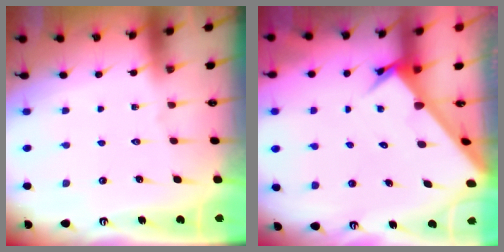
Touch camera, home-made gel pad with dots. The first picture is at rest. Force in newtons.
{"total": 3.1, "press": 3.1, "slide": 0.3}